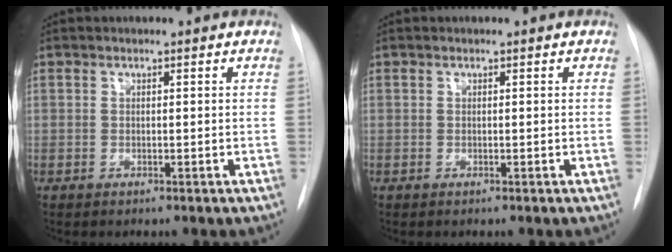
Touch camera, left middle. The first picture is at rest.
{"total": 0.0}